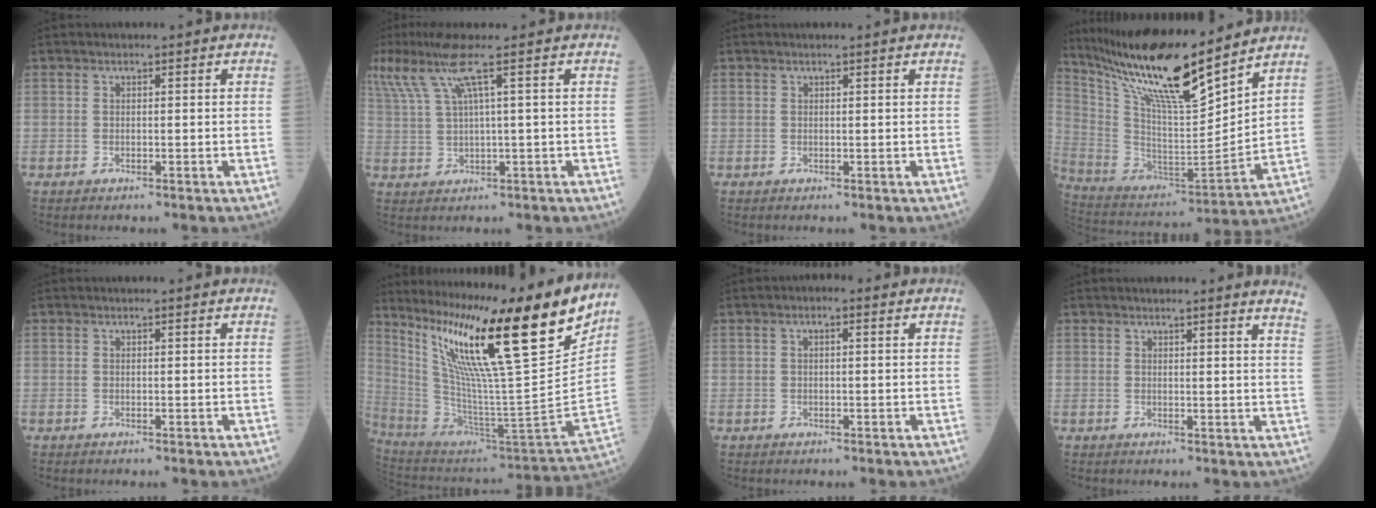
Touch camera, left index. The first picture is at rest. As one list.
[{"total": 10.3, "force": [6.2, -0.3, 8.2], "torque": [-0.191, 0.016, 0.126]}, {"total": 1.0, "force": [1.0, -0.1, 0.4], "torque": [-0.007, 0.007, 0.018]}, {"total": 21.2, "force": [17.0, 2.2, 12.6], "torque": [-0.231, -0.005, 0.314]}, {"total": 0.7, "force": [0.7, 0.0, 0.3], "torque": [-0.008, 0.006, 0.014]}, {"total": 28.7, "force": [19.2, 0.2, 21.3], "torque": [-0.354, -0.055, 0.320]}, {"total": 2.0, "force": [0.8, 0.7, 1.6], "torque": [-0.031, 0.011, 0.012]}, {"total": 7.9, "force": [7.4, -0.7, 2.5], "torque": [-0.023, -0.045, 0.059]}]